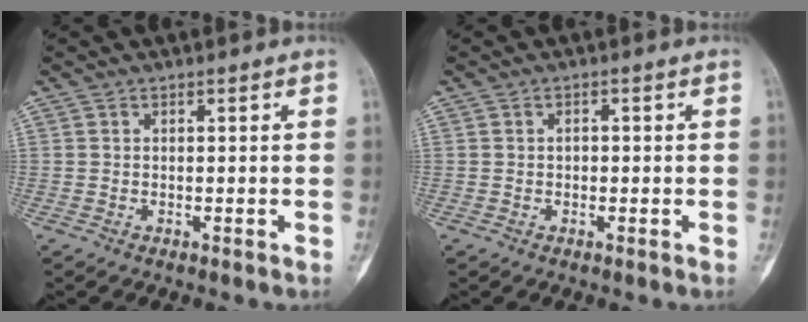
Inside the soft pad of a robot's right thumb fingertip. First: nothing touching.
{"total": 0.9, "force": [-0.1, 0.7, 0.5], "torque": [-0.003, 0.003, -0.004]}